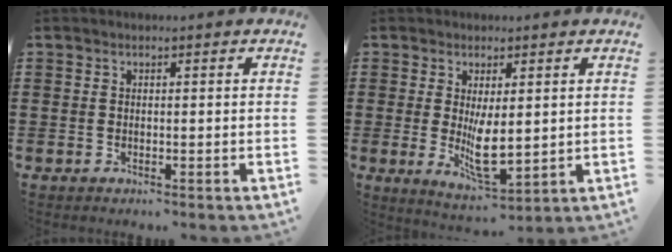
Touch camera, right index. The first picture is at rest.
{"total": 6.2, "force": [0.1, 2.5, 5.7], "torque": [-0.094, -0.006, 0.001]}